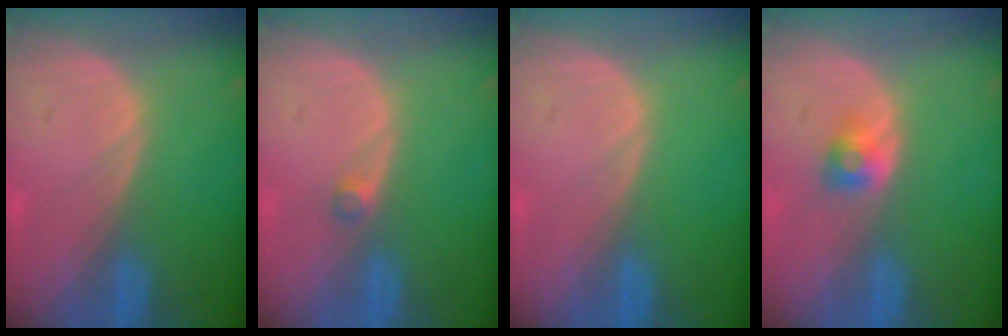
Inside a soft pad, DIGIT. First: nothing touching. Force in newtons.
{"total": 1.3, "press": 1.1, "slide": 0.6}
{"total": 0.0}
{"total": 2.5, "press": 2.3, "slide": 1.1}